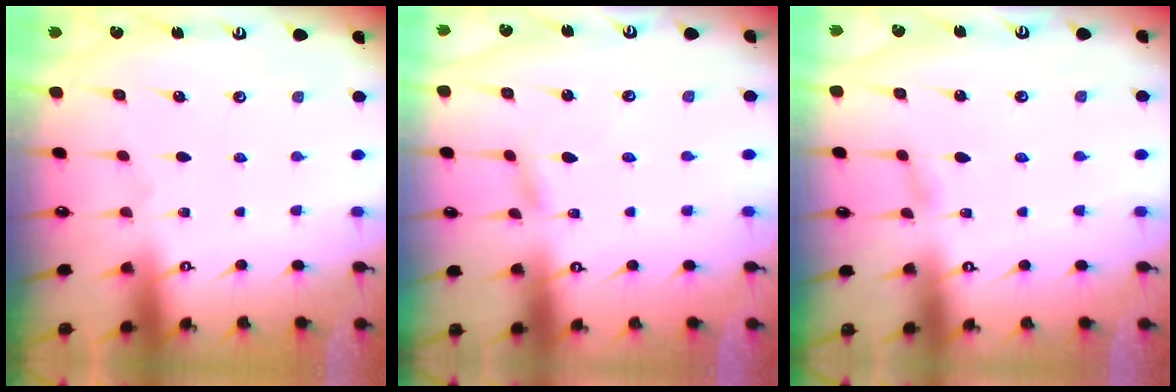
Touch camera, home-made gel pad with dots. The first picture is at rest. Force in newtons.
{"total": 2.7, "press": 2.7, "slide": 0.4}
{"total": 2.1, "press": 2.1, "slide": 0.3}